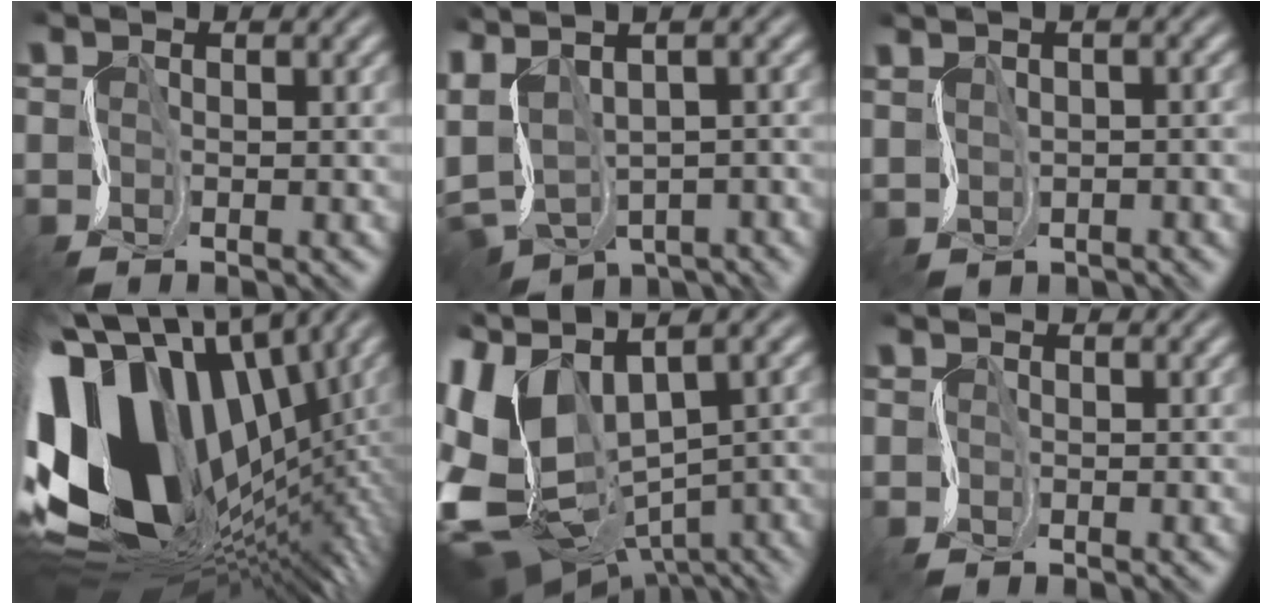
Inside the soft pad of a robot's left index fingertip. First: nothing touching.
{"total": 4.7, "force": [-1.7, 2.1, 3.8], "torque": [-0.081, -0.004, 0.008]}
{"total": 0.8, "force": [-0.3, -0.7, -0.4], "torque": [-0.001, -0.010, 0.003]}
{"total": 16.6, "force": [1.9, 10.3, 12.8], "torque": [-0.251, -0.034, 0.067]}
{"total": 11.1, "force": [-1.0, 6.0, 9.3], "torque": [-0.226, -0.018, 0.025]}
{"total": 1.4, "force": [0.3, 1.3, 0.3], "torque": [-0.008, 0.005, -0.015]}